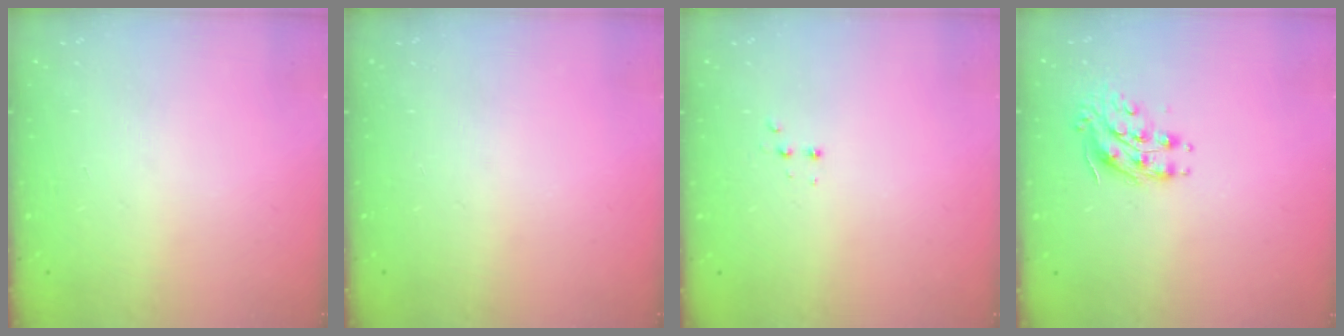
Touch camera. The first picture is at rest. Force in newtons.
{"total": 0.0}
{"total": 2.4, "press": 2.2, "slide": 0.9}
{"total": 8.7, "press": 8.7, "slide": 0.5}